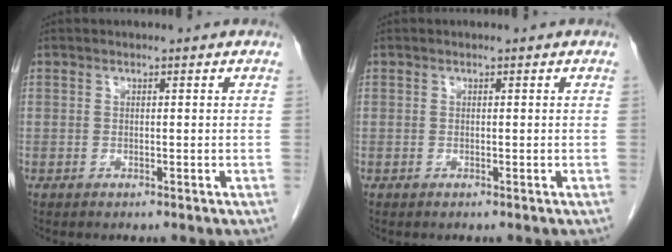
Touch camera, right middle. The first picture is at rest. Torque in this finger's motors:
{"motor_torque": [0.24, -0.01, 0.07, 0.01]}